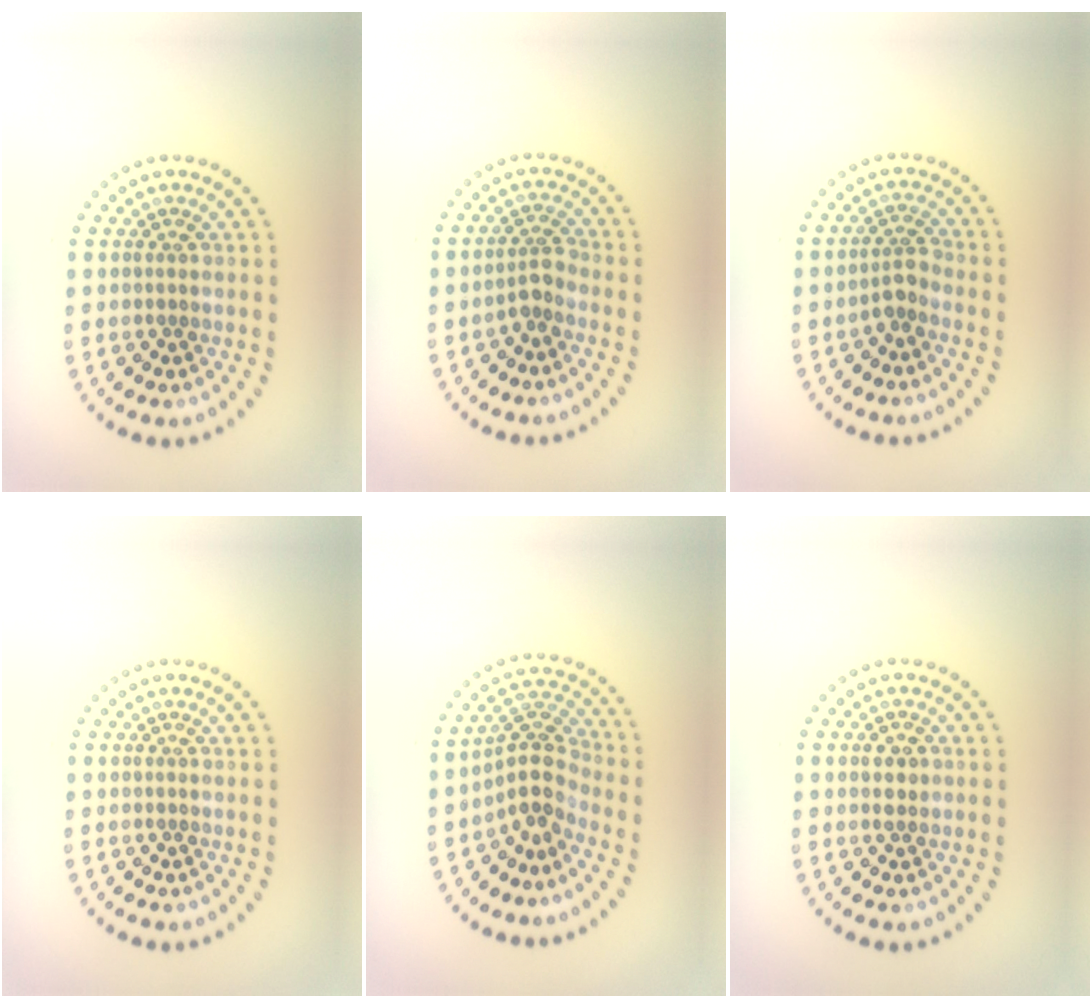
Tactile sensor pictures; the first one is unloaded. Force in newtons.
{"total": 1.8, "press": 1.3, "slide": 1.3}
{"total": 1.8, "press": 1.3, "slide": 1.3}
{"total": 0.0}
{"total": 3.8, "press": 2.6, "slide": 2.7}
{"total": 1.4, "press": 1.3, "slide": 0.1}